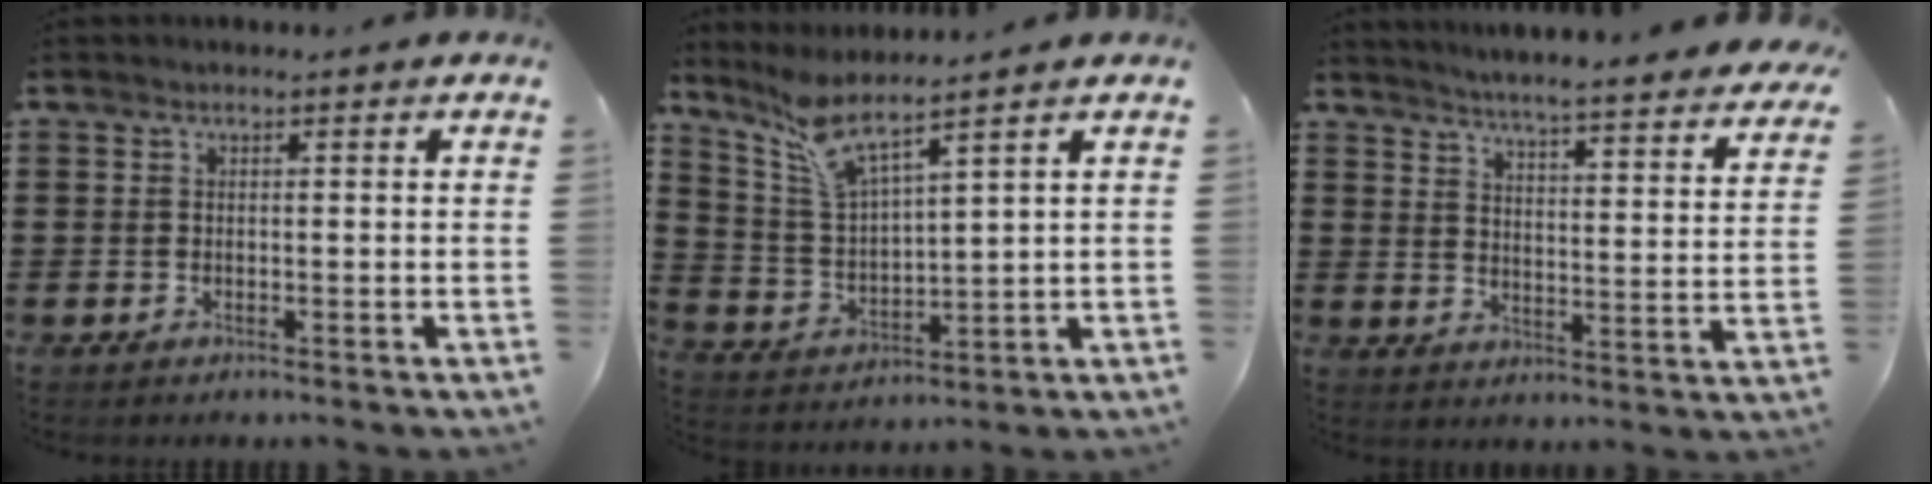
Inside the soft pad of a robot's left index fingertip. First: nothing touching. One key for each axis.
{"total": 6.8, "fx": 5.6, "fy": 0.6, "fz": 3.9, "tx": -0.097, "ty": -0.026, "tz": 0.097}
{"total": 3.9, "fx": 3.8, "fy": -0.7, "fz": 0.6, "tx": -0.033, "ty": -0.035, "tz": 0.059}